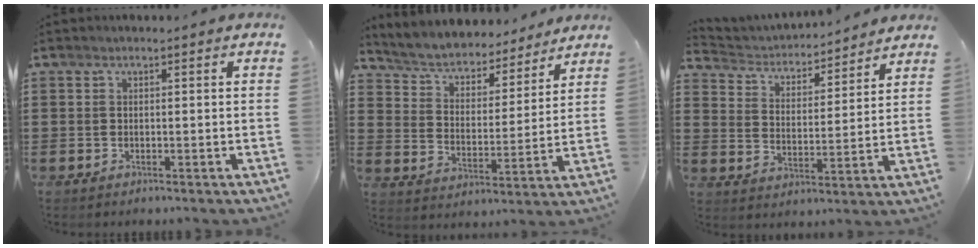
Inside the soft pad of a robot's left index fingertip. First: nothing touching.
{"total": 4.7, "force": [4.5, 1.0, 0.8], "torque": [-0.043, -0.036, 0.071]}
{"total": 3.2, "force": [3.2, 0.7, 0.1], "torque": [-0.024, -0.028, 0.047]}